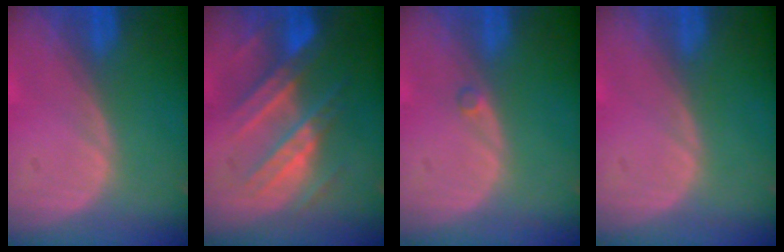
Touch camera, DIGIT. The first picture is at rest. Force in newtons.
{"total": 8.9, "press": 8.0, "slide": 4.0}
{"total": 0.6, "press": 0.6, "slide": 0.1}
{"total": 0.0}